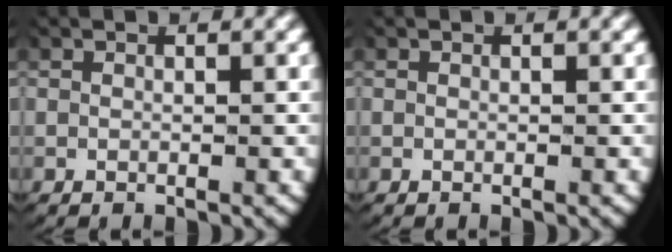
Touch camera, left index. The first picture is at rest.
{"total": 0.0}